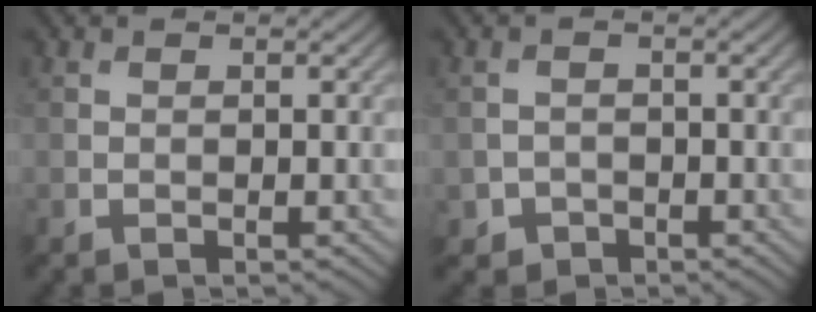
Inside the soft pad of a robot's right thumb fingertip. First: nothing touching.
{"total": 1.9, "force": [-1.1, 1.5, 0.2], "torque": [0.001, -0.003, -0.023]}